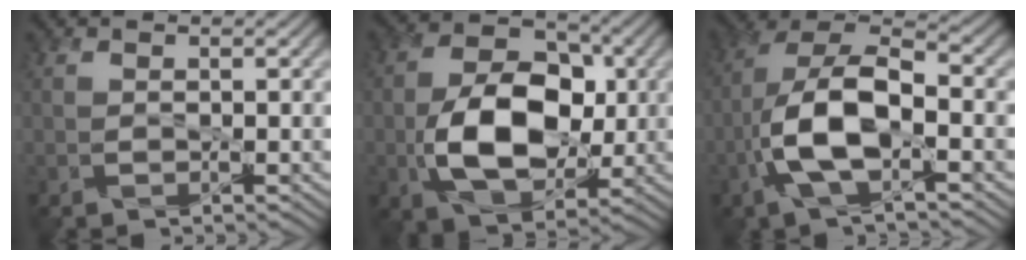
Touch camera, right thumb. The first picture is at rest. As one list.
[{"total": 11.5, "force": [-1.5, 7.2, 8.9], "torque": [-0.167, 0.002, -0.019]}, {"total": 10.2, "force": [-3.2, 4.3, 8.7], "torque": [-0.186, 0.010, -0.066]}]